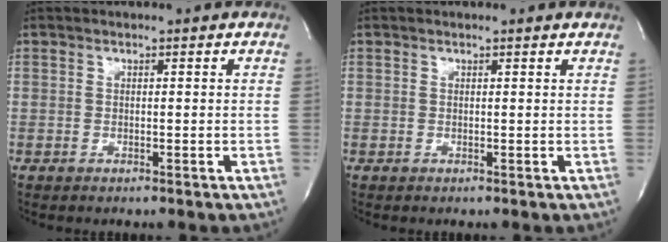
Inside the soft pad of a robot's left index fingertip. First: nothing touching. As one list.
[{"total": 0.7, "force": [0.7, -0.1, 0.2], "torque": [-0.013, -0.003, 0.010]}]